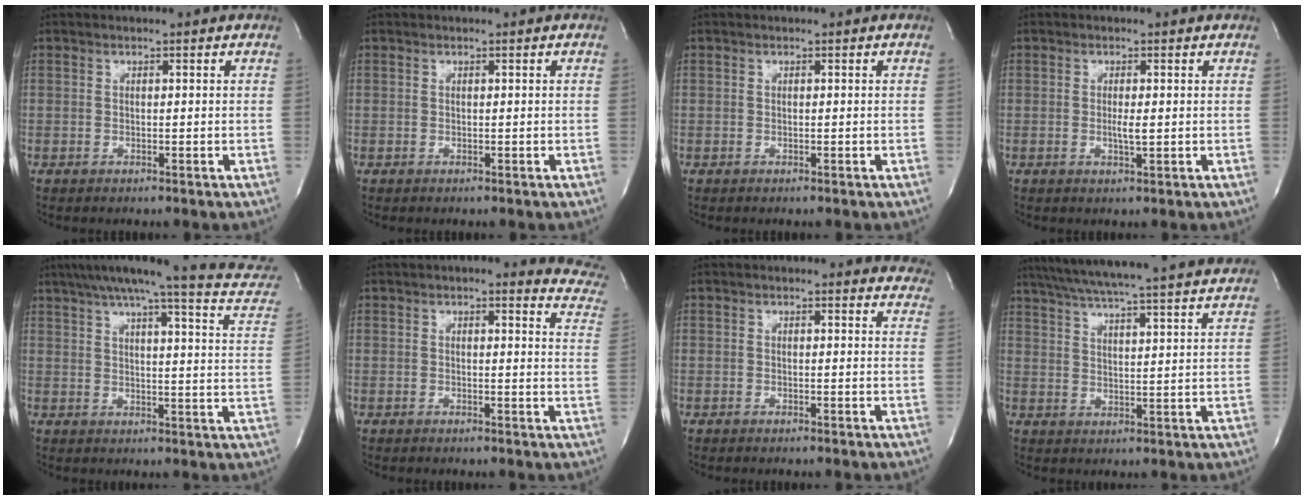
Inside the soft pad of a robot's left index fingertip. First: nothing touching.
{"total": 0.0}
{"total": 0.0}
{"total": 1.7, "force": [-0.1, 0.2, 1.7], "torque": [-0.036, -0.002, 0.000]}
{"total": 20.2, "force": [17.3, 1.4, 10.3], "torque": [-0.144, -0.022, 0.201]}
{"total": 10.9, "force": [9.8, 2.4, 4.2], "torque": [-0.016, -0.027, 0.076]}
{"total": 10.0, "force": [9.6, 2.4, 1.4], "torque": [0.020, -0.023, 0.068]}
{"total": 27.4, "force": [25.0, -0.1, 11.2], "torque": [-0.189, -0.022, 0.323]}